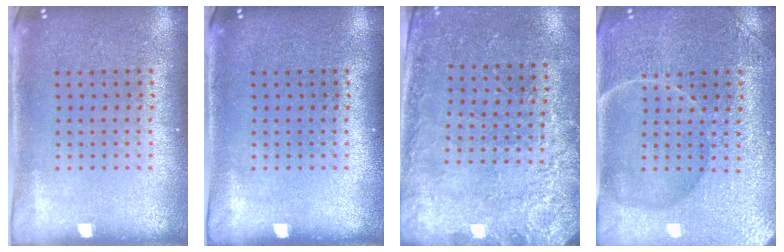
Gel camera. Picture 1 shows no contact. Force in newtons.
{"total": 0.0}
{"total": 2.5, "press": 2.4, "slide": 0.8}
{"total": 4.4, "press": 4.3, "slide": 0.8}